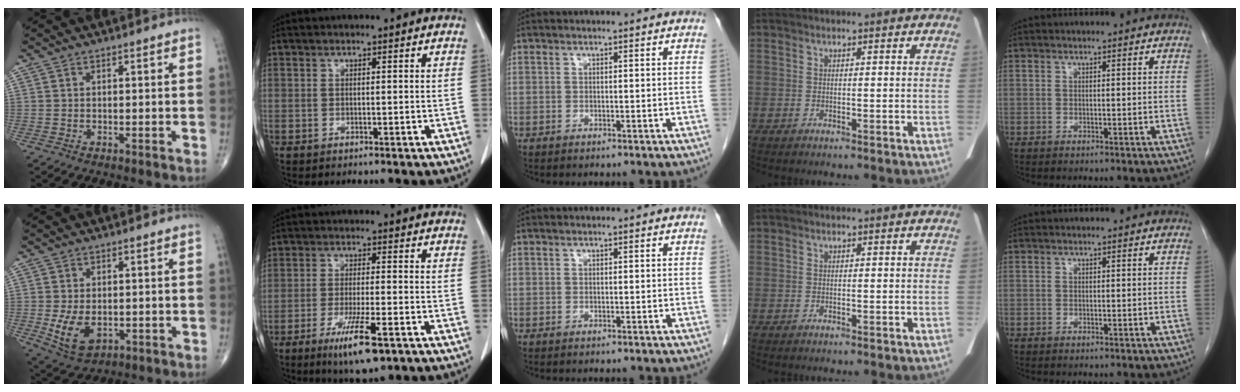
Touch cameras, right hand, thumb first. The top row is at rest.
{"thumb": {"total": 7.6, "force": [-1.4, 4.8, 5.8], "torque": [-0.101, -0.009, -0.012]}, "index": {"total": 8.4, "force": [-4.7, 0.9, 6.9], "torque": [-0.125, -0.020, -0.076]}}